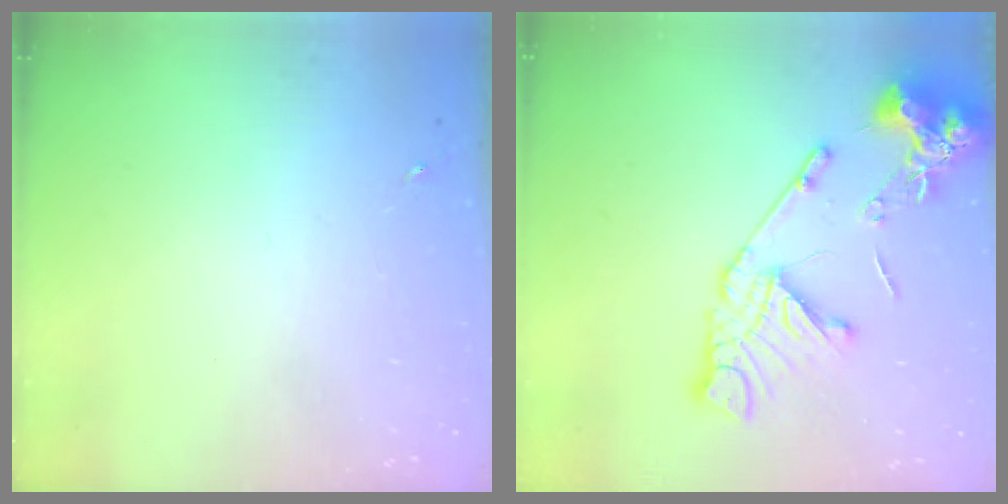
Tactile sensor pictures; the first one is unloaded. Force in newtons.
{"total": 16.8, "press": 16.6, "slide": 1.9}